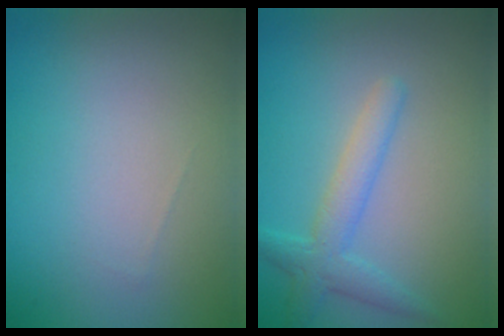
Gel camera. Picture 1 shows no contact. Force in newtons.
{"total": 3.1, "press": 3.1, "slide": 0.2}